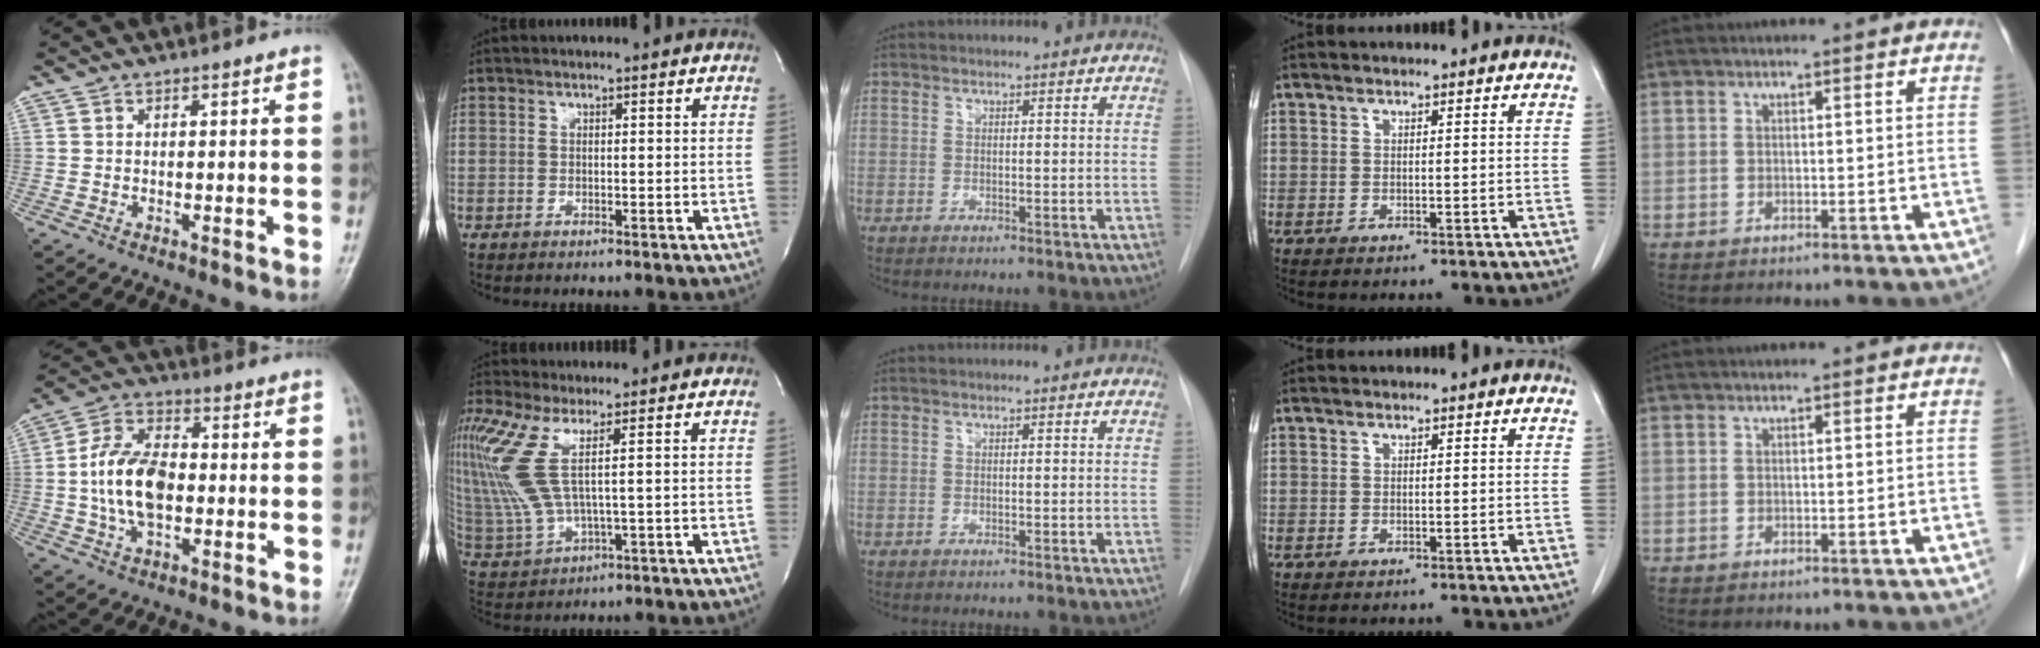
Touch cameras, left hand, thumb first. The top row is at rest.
{"thumb": {"total": 12.5, "force": [-0.6, 7.4, 10.0], "torque": [-0.184, 0.018, -0.015]}, "index": {"total": 11.6, "force": [4.2, 2.4, 10.6], "torque": [-0.281, 0.004, 0.086]}}